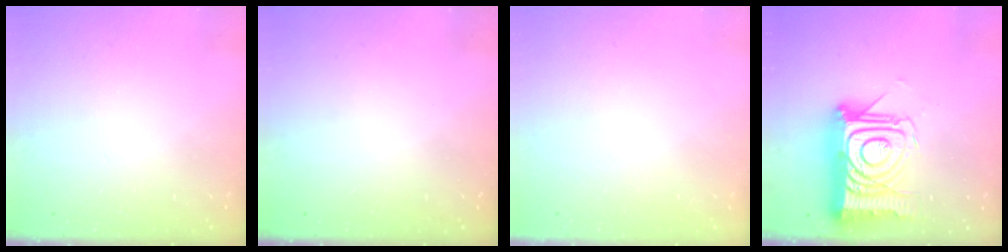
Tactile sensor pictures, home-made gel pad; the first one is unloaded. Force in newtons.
{"total": 0.0}
{"total": 1.5, "press": 1.5, "slide": 0.1}
{"total": 22.4, "press": 22.4, "slide": 1.7}